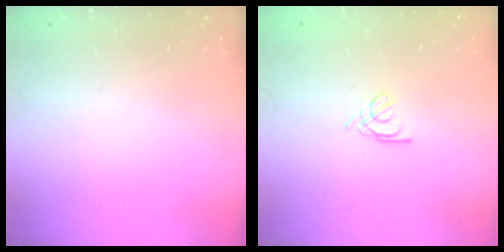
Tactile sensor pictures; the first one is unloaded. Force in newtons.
{"total": 2.3, "press": 2.3, "slide": 0.5}